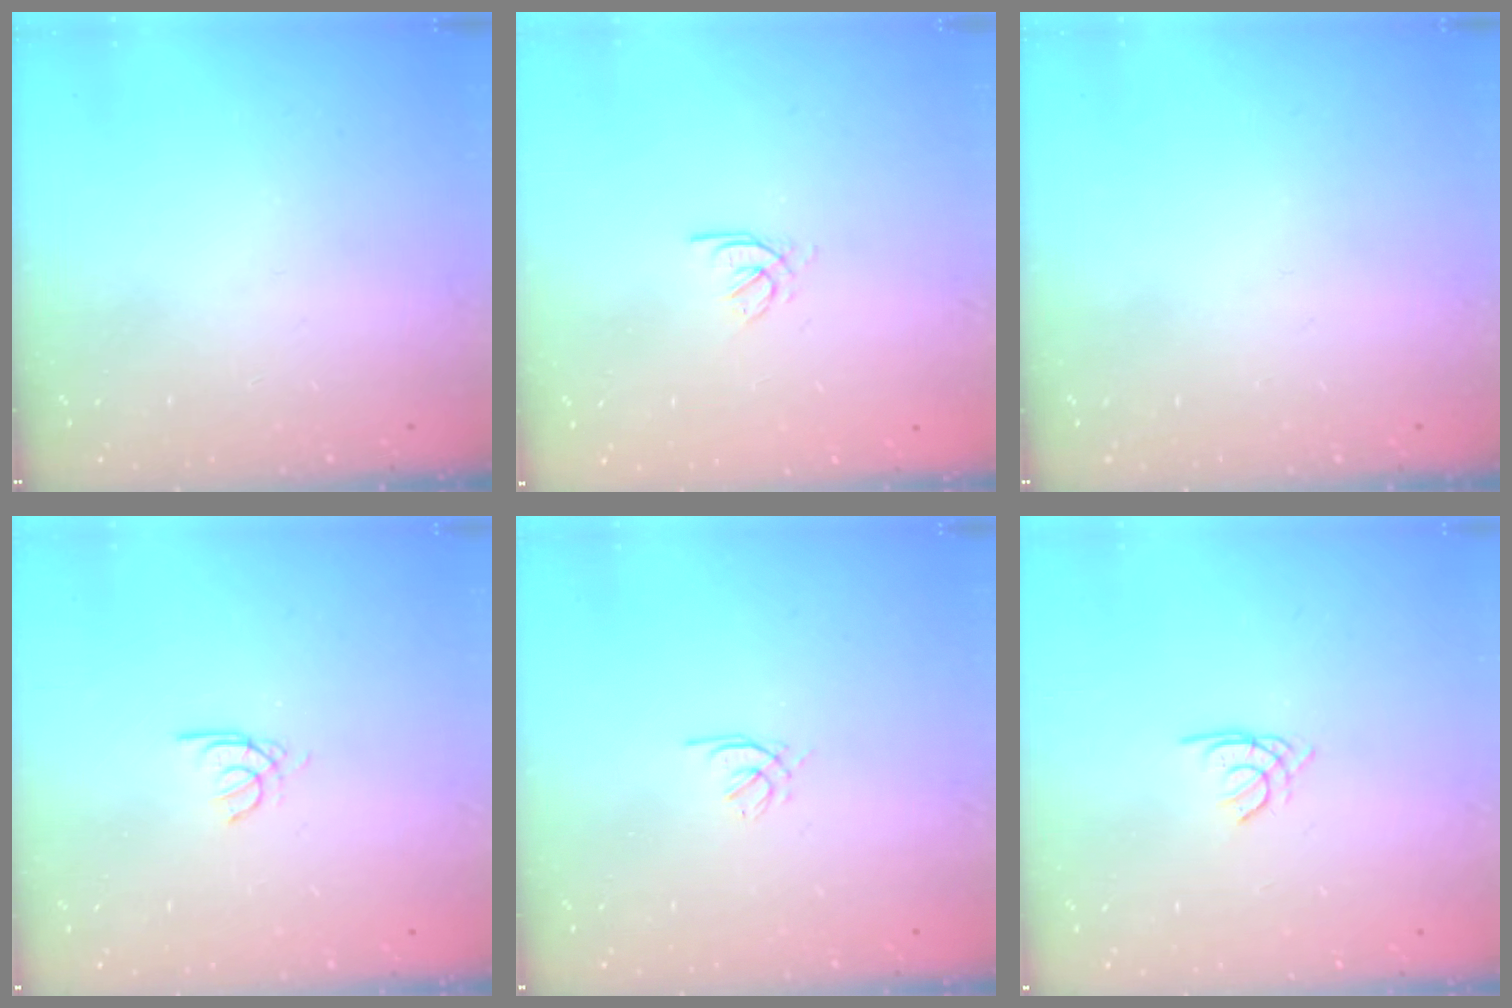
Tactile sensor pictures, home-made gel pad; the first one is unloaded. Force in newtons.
{"total": 2.2, "press": 2.2, "slide": 0.4}
{"total": 0.0}
{"total": 2.6, "press": 2.6, "slide": 0.4}
{"total": 0.9, "press": 0.8, "slide": 0.4}
{"total": 1.2, "press": 1.1, "slide": 0.3}